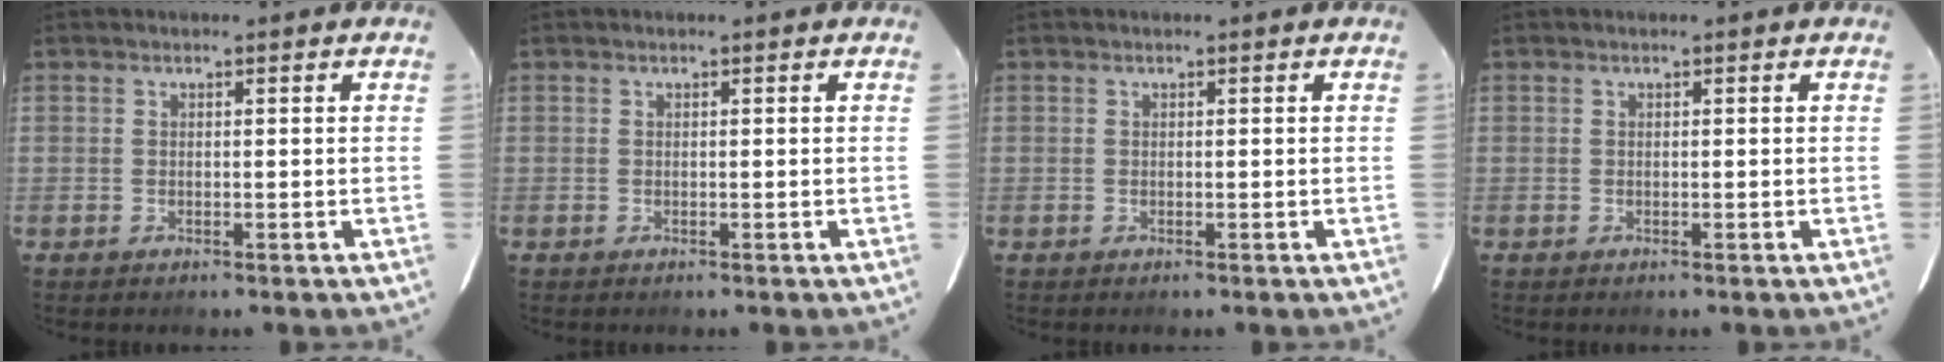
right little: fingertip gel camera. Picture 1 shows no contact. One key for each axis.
{"total": 0.0}
{"total": 0.0}
{"total": 0.0}